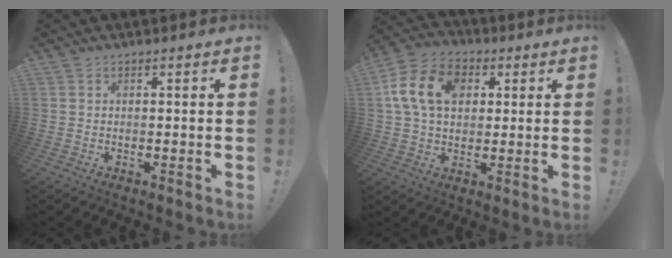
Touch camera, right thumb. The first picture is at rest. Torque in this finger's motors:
{"motor_torque": [1.09, 1.09, 1.03, 0.11, 0.09]}